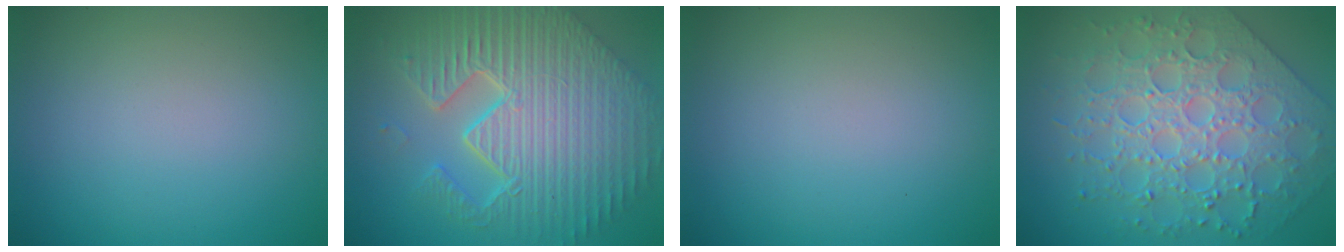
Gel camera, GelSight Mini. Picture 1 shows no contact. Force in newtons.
{"total": 11.5, "press": 7.5, "slide": 8.6}
{"total": 0.0}
{"total": 6.5, "press": 5.8, "slide": 3.0}